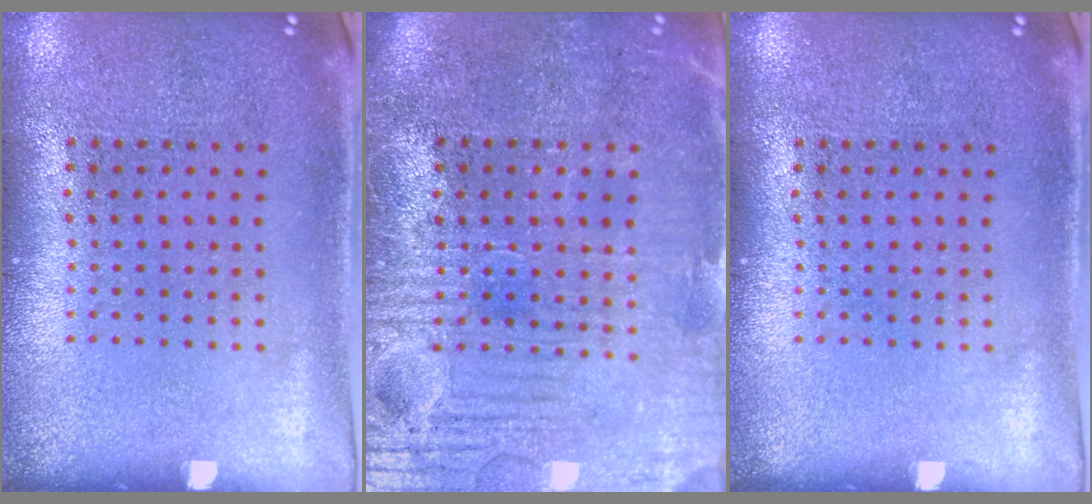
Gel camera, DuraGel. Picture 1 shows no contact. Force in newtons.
{"total": 4.0, "press": 3.7, "slide": 1.5}
{"total": 0.0}